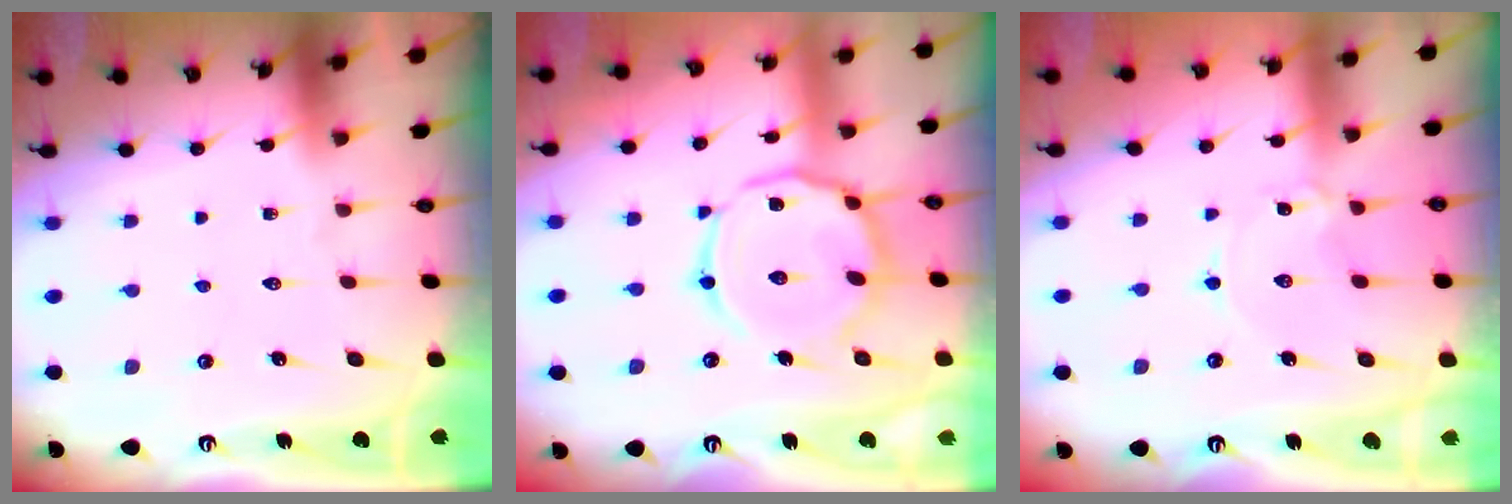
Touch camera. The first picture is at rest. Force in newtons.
{"total": 14.8, "press": 14.7, "slide": 1.1}
{"total": 1.4, "press": 1.3, "slide": 0.2}